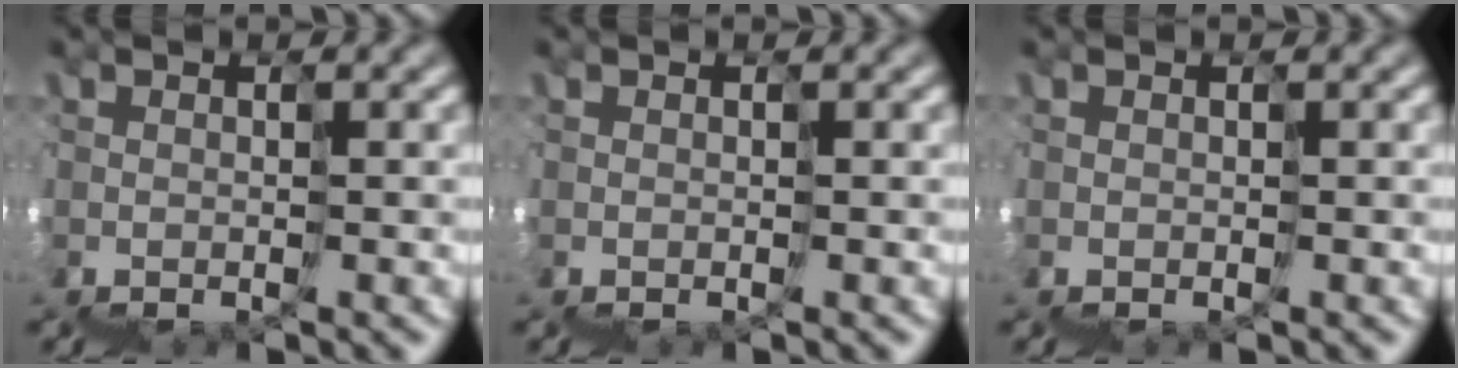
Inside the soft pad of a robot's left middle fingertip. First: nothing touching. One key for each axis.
{"total": 0.0}
{"total": 0.0}